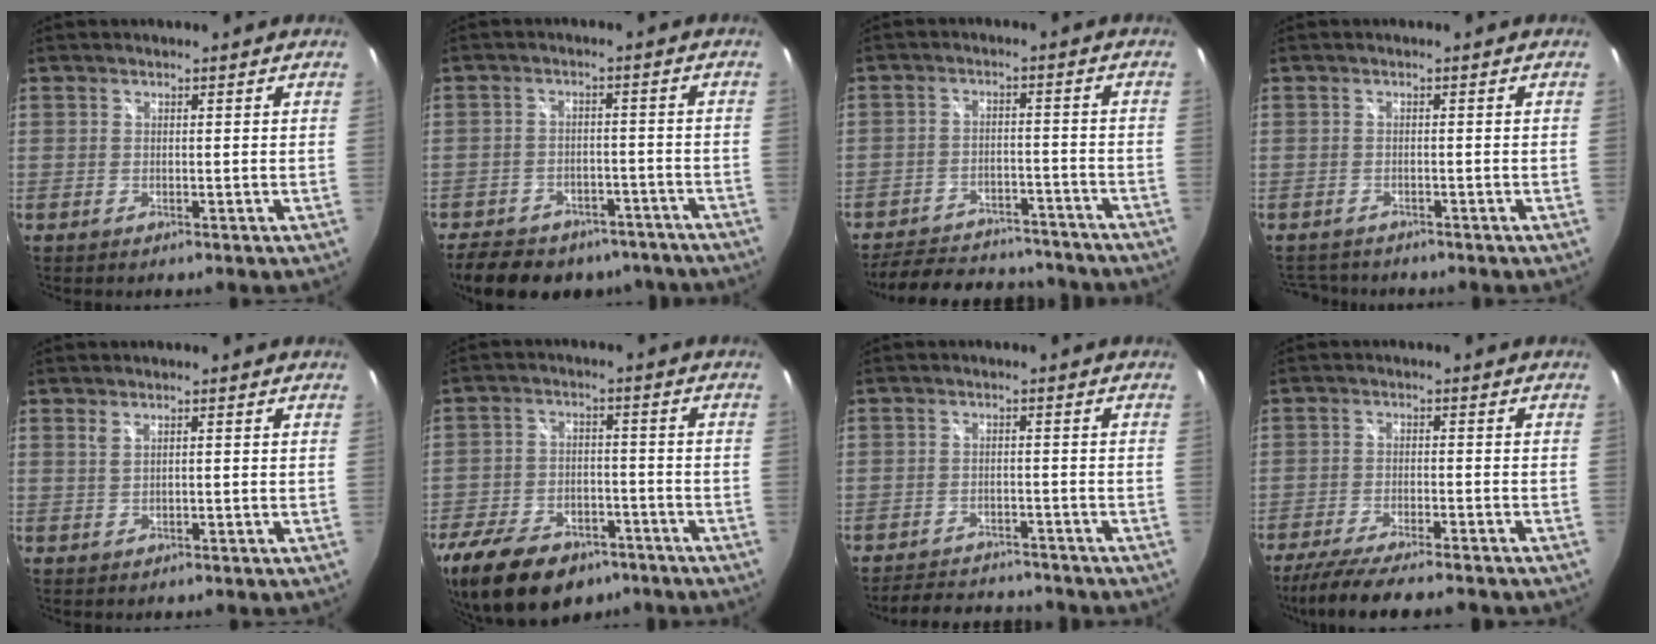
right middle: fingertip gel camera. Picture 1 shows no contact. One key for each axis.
{"total": 18.1, "fx": -14.1, "fy": 8.9, "fz": 7.1, "tx": -0.161, "ty": 0.015, "tz": -0.178}
{"total": 18.7, "fx": -16.0, "fy": 6.7, "fz": 7.0, "tx": -0.153, "ty": 0.020, "tz": -0.207}
{"total": 4.4, "fx": -3.9, "fy": 1.7, "fz": 1.1, "tx": -0.028, "ty": -0.004, "tz": -0.061}
{"total": 1.5, "fx": 0.2, "fy": 0.6, "fz": 1.4, "tx": -0.026, "ty": 0.000, "tz": 0.005}
{"total": 18.9, "fx": -12.6, "fy": 10.2, "fz": 9.8, "tx": -0.223, "ty": -0.014, "tz": -0.194}
{"total": 8.6, "fx": -8.0, "fy": 2.5, "fz": 2.1, "tx": -0.058, "ty": 0.023, "tz": -0.110}
{"total": 13.7, "fx": -11.7, "fy": 1.8, "fz": 7.0, "tx": -0.143, "ty": -0.031, "tz": -0.183}